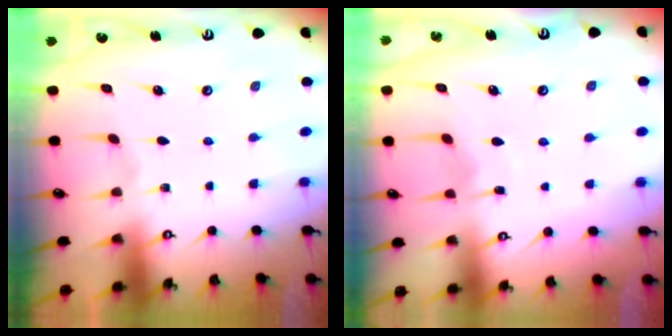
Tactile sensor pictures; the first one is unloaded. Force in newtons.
{"total": 4.7, "press": 4.7, "slide": 0.6}